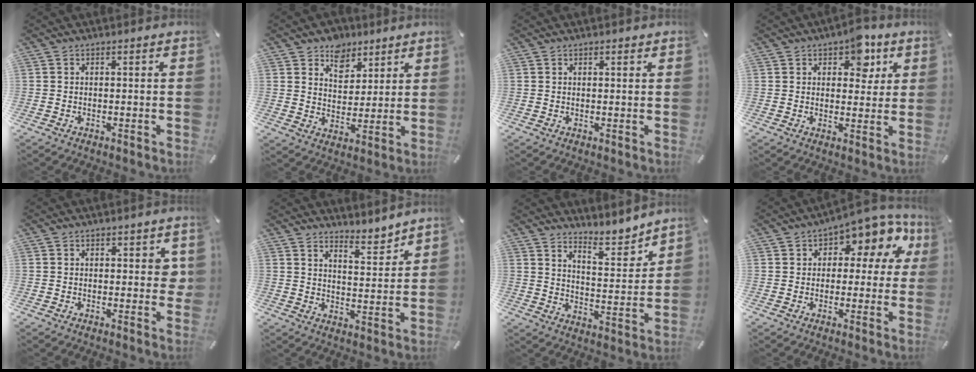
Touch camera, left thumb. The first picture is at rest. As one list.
[{"total": 7.6, "force": [4.5, 6.0, 0.8], "torque": [-0.007, -0.036, 0.080]}, {"total": 0.7, "force": [0.4, 0.4, 0.4], "torque": [-0.007, 0.001, 0.008]}, {"total": 7.9, "force": [4.2, 5.1, 4.4], "torque": [-0.036, -0.014, 0.065]}, {"total": 3.7, "force": [0.6, 2.1, 2.9], "torque": [-0.033, -0.002, 0.005]}, {"total": 6.2, "force": [5.9, 1.8, 0.8], "torque": [0.002, -0.058, 0.103]}, {"total": 7.6, "force": [7.3, 2.0, 0.9], "torque": [-0.006, -0.080, 0.128]}, {"total": 11.1, "force": [6.1, 5.9, 7.1], "torque": [-0.091, -0.041, 0.104]}]